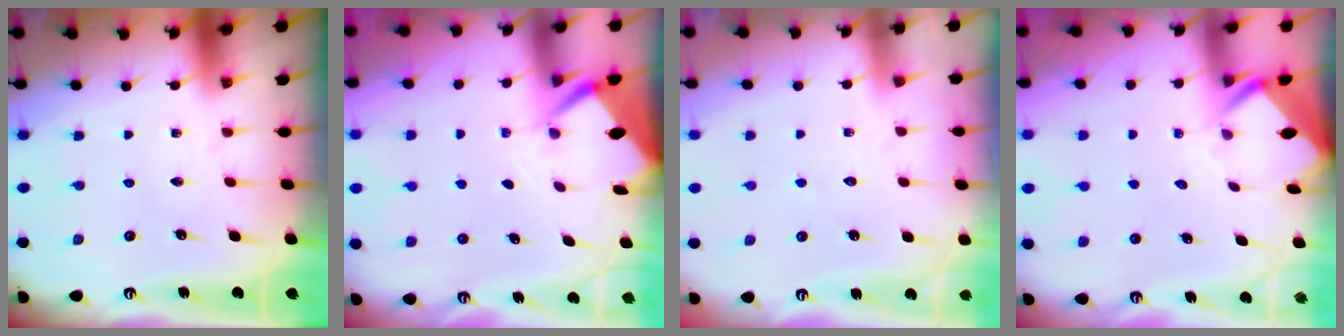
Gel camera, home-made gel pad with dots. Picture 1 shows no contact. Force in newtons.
{"total": 2.8, "press": 2.8, "slide": 0.3}
{"total": 2.8, "press": 2.8, "slide": 0.3}
{"total": 2.6, "press": 2.6, "slide": 0.1}